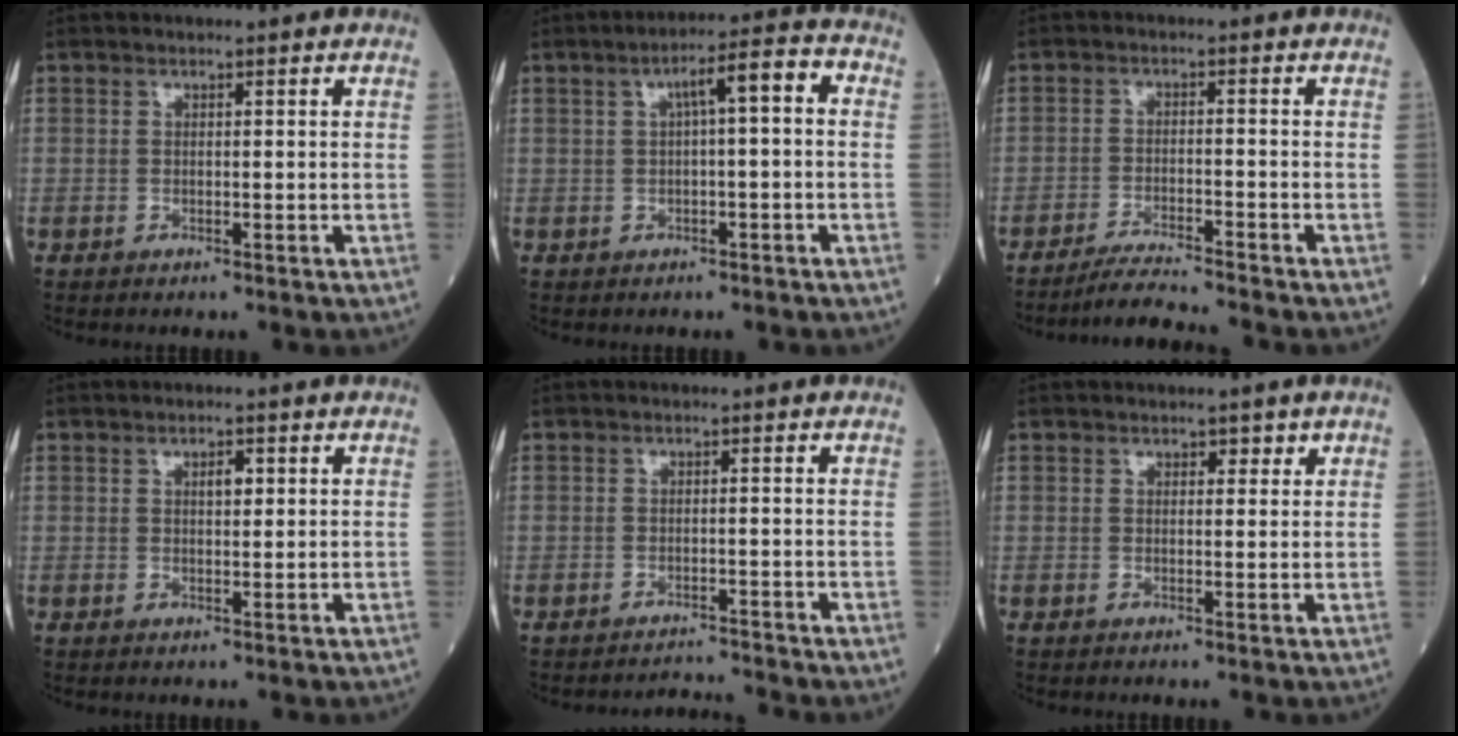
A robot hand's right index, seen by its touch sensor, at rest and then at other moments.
{"total": 5.5, "force": [0.9, 0.9, 5.3], "torque": [-0.083, 0.025, 0.012]}
{"total": 5.8, "force": [-5.4, -1.4, 1.6], "torque": [-0.026, -0.019, -0.094]}
{"total": 1.8, "force": [0.6, 0.8, 1.5], "torque": [-0.023, 0.000, 0.010]}
{"total": 2.7, "force": [-2.3, -1.1, -0.8], "torque": [0.018, -0.008, -0.034]}
{"total": 1.5, "force": [0.9, 0.9, 0.7], "torque": [-0.001, 0.001, 0.010]}